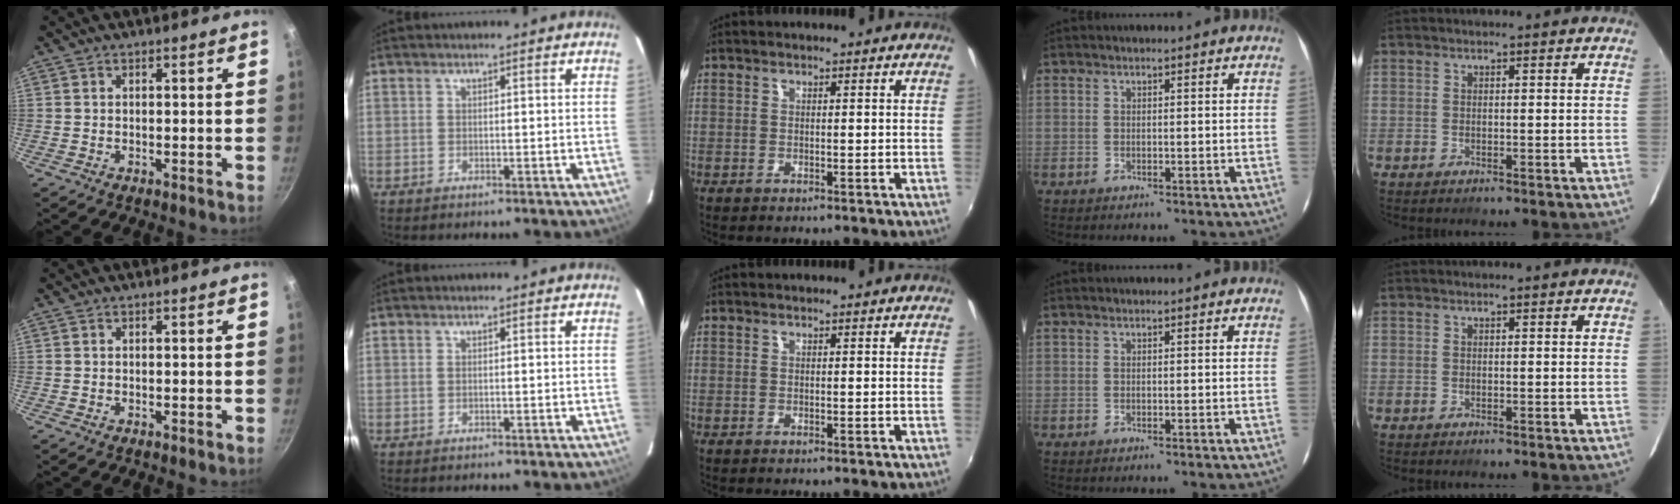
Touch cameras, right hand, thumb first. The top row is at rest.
{}